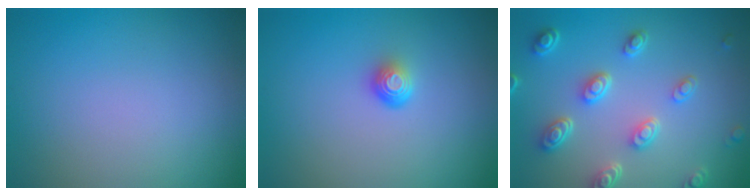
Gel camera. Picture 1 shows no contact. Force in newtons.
{"total": 1.7, "press": 1.1, "slide": 1.3}
{"total": 4.9, "press": 3.8, "slide": 3.1}